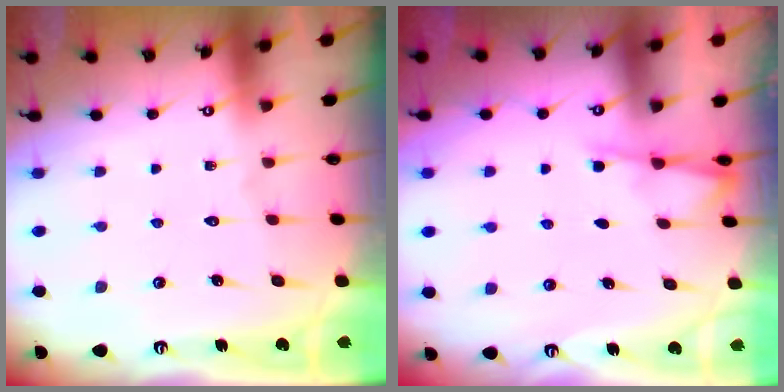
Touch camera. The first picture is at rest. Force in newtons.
{"total": 3.7, "press": 3.7, "slide": 0.6}